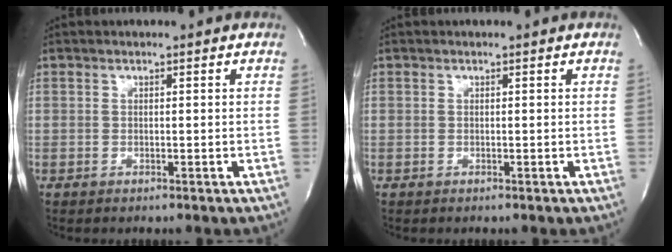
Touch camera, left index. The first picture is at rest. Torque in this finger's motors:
{"motor_torque": [-0.03, 0.04, 0.00, 0.00]}